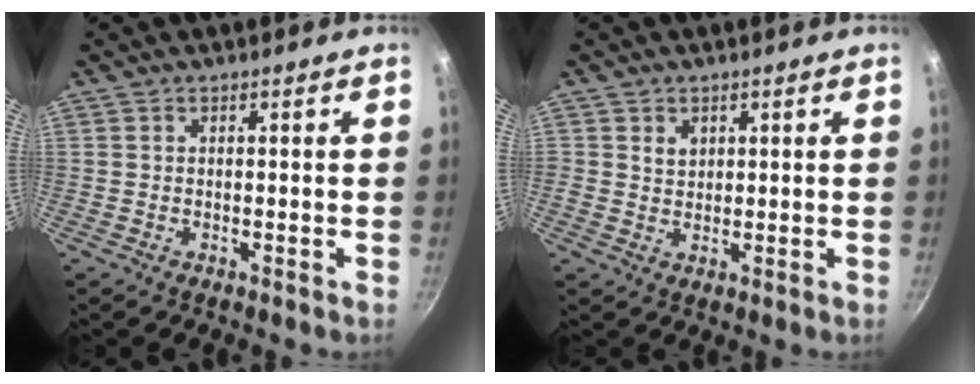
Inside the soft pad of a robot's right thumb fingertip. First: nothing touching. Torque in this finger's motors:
{"motor_torque": [-0.18, 0.30, 0.17, 0.07, 0.06]}